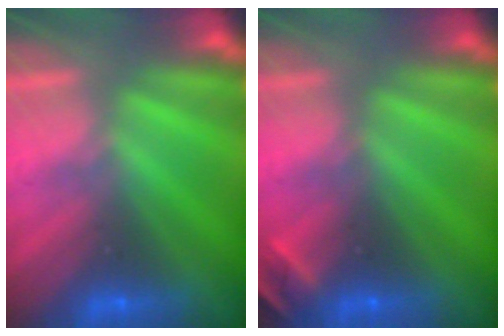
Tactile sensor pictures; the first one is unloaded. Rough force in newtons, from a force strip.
{"total": 2.0}